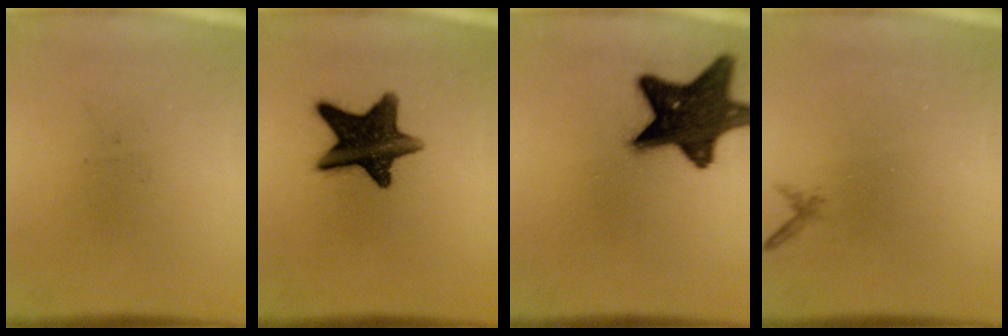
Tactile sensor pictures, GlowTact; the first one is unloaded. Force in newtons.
{"total": 14.3}
{"total": 16.7}
{"total": 0.6}